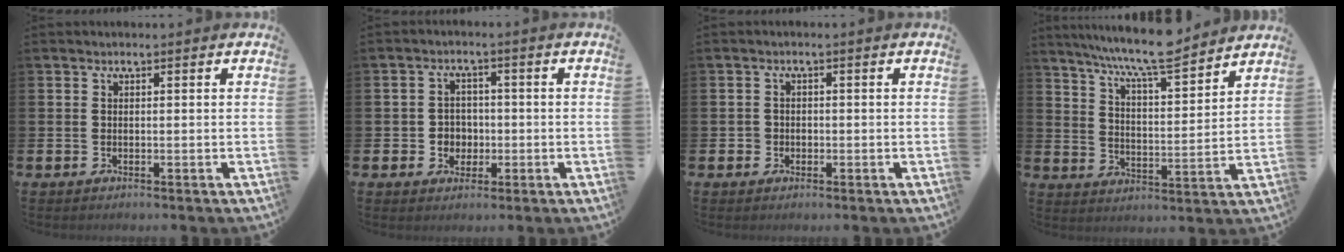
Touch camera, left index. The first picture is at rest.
{"total": 3.2, "force": [-0.5, 3.0, 0.8], "torque": [-0.019, 0.003, -0.019]}
{"total": 1.4, "force": [-0.5, 1.3, 0.2], "torque": [0.002, 0.002, -0.014]}
{"total": 8.8, "force": [8.2, 0.3, 3.3], "torque": [-0.086, -0.052, 0.144]}